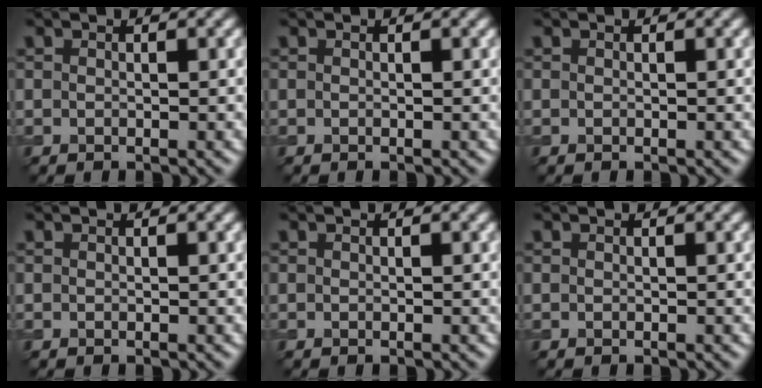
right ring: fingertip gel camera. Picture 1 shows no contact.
{"total": 0.0}
{"total": 0.0}
{"total": 0.0}
{"total": 0.0}
{"total": 0.0}